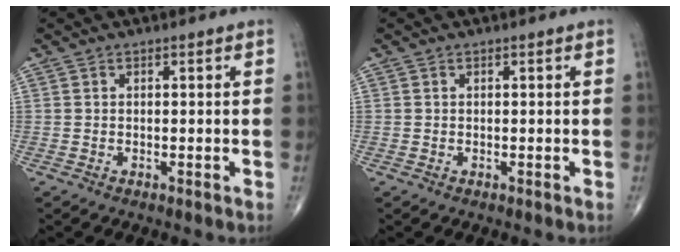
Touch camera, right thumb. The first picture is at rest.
{"total": 0.0}